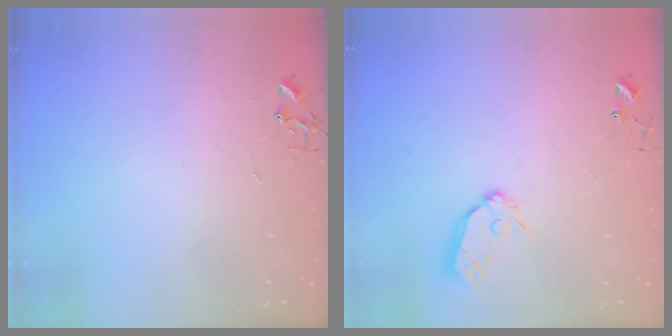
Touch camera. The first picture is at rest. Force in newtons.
{"total": 9.5, "press": 9.5, "slide": 0.9}